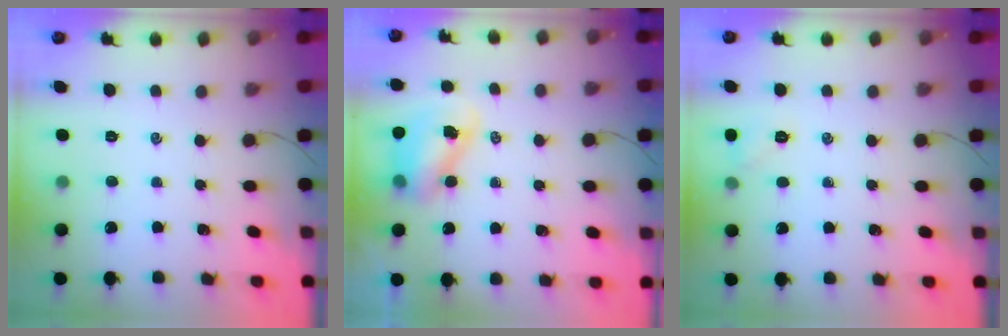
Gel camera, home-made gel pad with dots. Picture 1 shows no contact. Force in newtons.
{"total": 8.0, "press": 7.8, "slide": 1.8}
{"total": 4.2, "press": 4.0, "slide": 1.3}